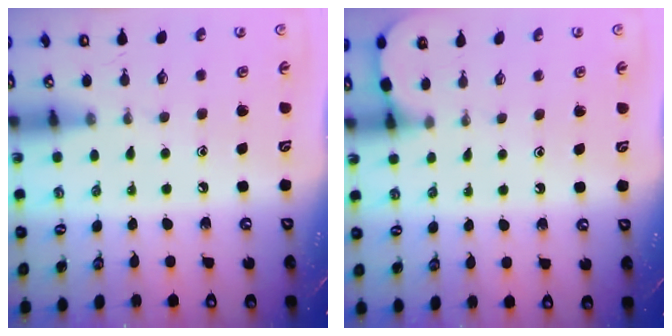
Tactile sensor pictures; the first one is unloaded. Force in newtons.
{"total": 2.5, "press": 2.5, "slide": 0.2}